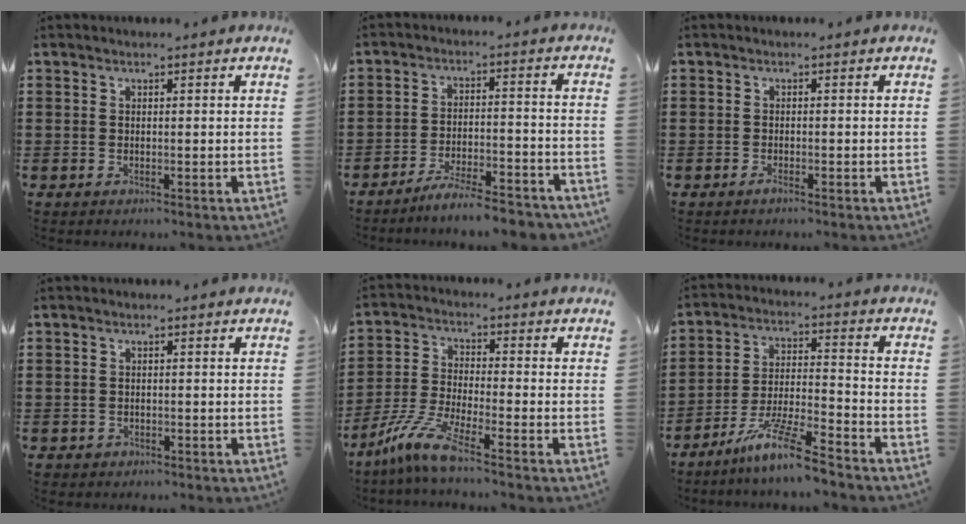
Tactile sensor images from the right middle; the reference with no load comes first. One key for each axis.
{"total": 5.9, "fx": -5.5, "fy": -0.1, "fz": 2.2, "tx": -0.048, "ty": -0.012, "tz": -0.107}
{"total": 0.8, "fx": -0.6, "fy": 0.1, "fz": 0.4, "tx": -0.010, "ty": -0.006, "tz": -0.011}
{"total": 0.6, "fx": -0.4, "fy": 0.4, "fz": 0.0, "tx": -0.002, "ty": 0.003, "tz": -0.010}
{"total": 7.7, "fx": -5.7, "fy": 0.5, "fz": 5.2, "tx": -0.132, "ty": -0.020, "tz": -0.118}
{"total": 9.8, "fx": -7.7, "fy": 0.5, "fz": 6.0, "tx": -0.122, "ty": -0.001, "tz": -0.150}